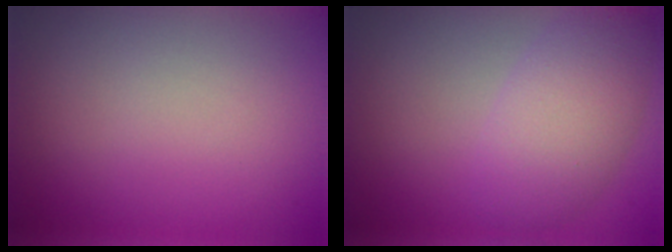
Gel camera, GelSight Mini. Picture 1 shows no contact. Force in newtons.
{"total": 4.8, "press": 4.8, "slide": 0.1}